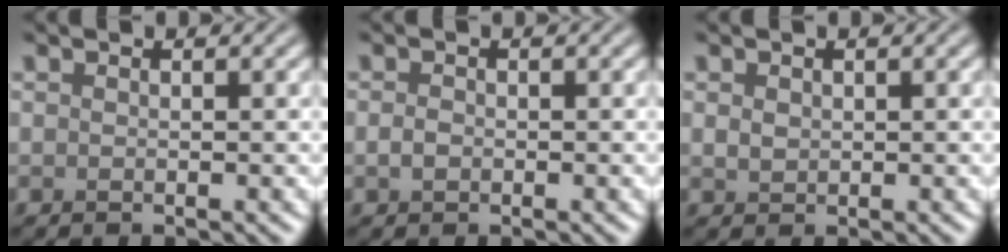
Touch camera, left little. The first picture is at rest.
{"total": 0.9, "force": [-0.3, 0.7, 0.6], "torque": [-0.013, -0.001, -0.007]}
{"total": 1.1, "force": [0.3, 0.9, 0.5], "torque": [-0.012, -0.001, 0.008]}